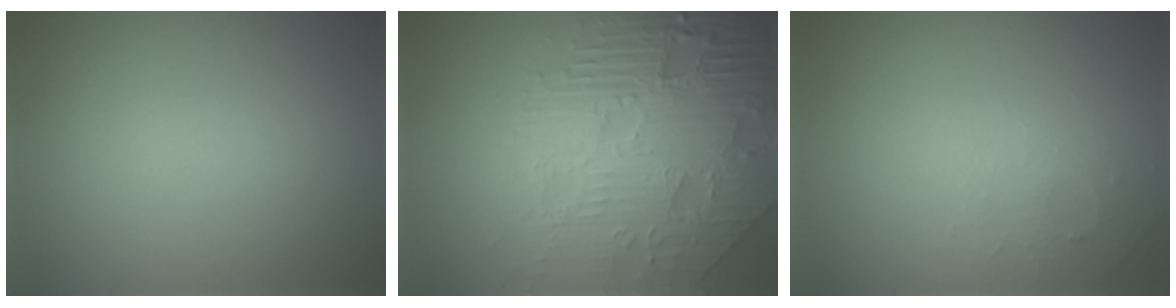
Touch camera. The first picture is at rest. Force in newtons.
{"total": 8.4, "press": 6.4, "slide": 5.4}
{"total": 1.6, "press": 1.5, "slide": 0.4}